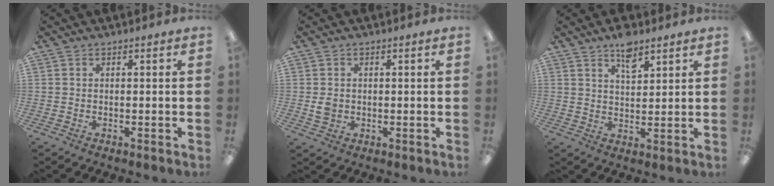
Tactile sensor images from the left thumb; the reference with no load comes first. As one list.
[{"total": 3.0, "force": [0.0, 2.7, 1.4], "torque": [-0.018, 0.002, -0.001]}, {"total": 6.4, "force": [4.6, 2.9, 3.4], "torque": [-0.046, -0.021, 0.078]}]